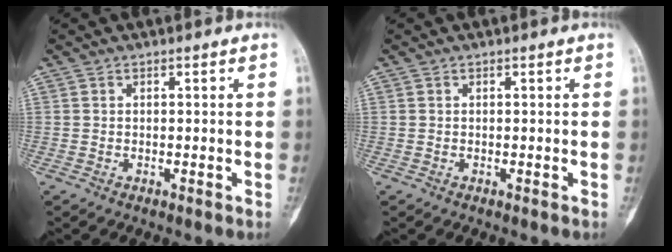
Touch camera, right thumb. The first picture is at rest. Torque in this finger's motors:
{"motor_torque": [0.00, 0.00, 0.02, 0.01, 0.01]}